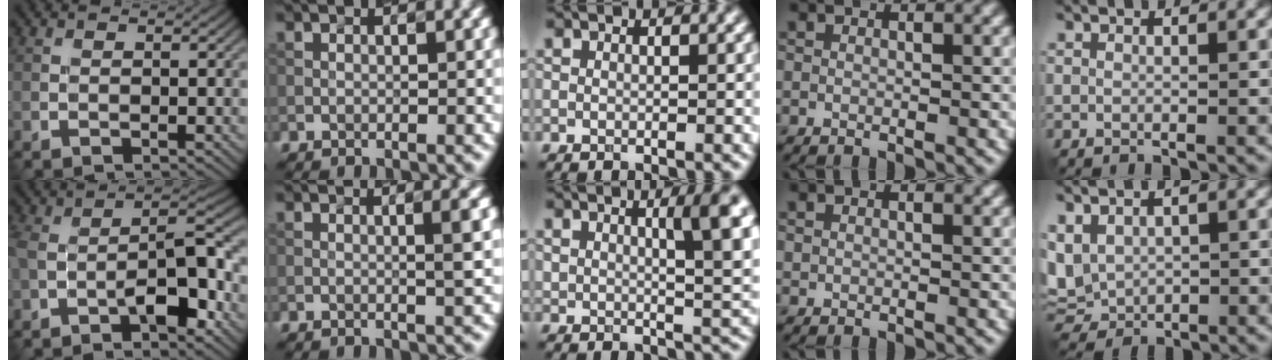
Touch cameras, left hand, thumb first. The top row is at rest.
{"thumb": {"total": 9.9, "force": [-4.7, 3.6, 7.9], "torque": [-0.133, 0.007, -0.085]}, "index": {"total": 2.4, "force": [0.1, 0.5, 2.3], "torque": [-0.029, 0.006, 0.004]}, "middle": {"total": 5.6, "force": [2.3, 1.3, 4.9], "torque": [-0.058, 0.003, 0.048]}, "ring": {"total": 0.7, "force": [0.7, 0.2, 0.1], "torque": [-0.002, -0.001, 0.013]}, "little": {"total": 4.2, "force": [0.8, 3.2, 2.5], "torque": [-0.061, -0.005, 0.021]}}